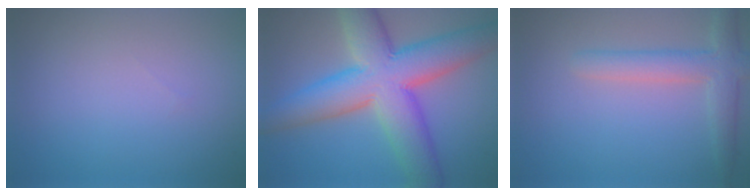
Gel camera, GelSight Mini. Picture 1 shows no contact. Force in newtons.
{"total": 11.4, "press": 11.4, "slide": 0.4}
{"total": 3.6, "press": 3.6, "slide": 0.3}